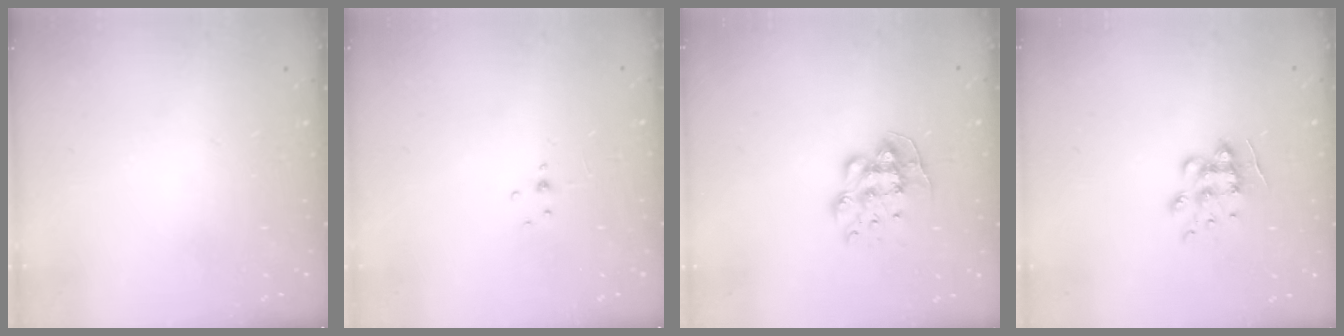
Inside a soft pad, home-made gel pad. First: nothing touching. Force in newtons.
{"total": 1.8, "press": 1.8, "slide": 0.2}
{"total": 9.4, "press": 9.4, "slide": 0.2}
{"total": 9.5, "press": 9.5, "slide": 0.7}